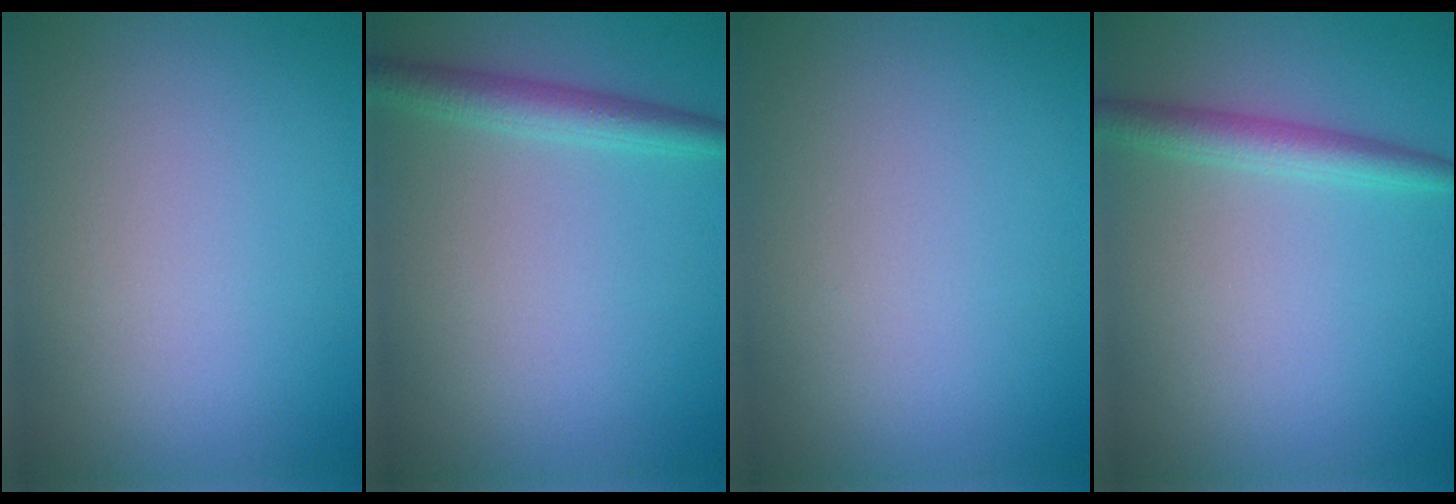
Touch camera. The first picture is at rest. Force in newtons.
{"total": 2.5, "press": 2.5, "slide": 0.1}
{"total": 0.0}
{"total": 2.5, "press": 2.5, "slide": 0.0}